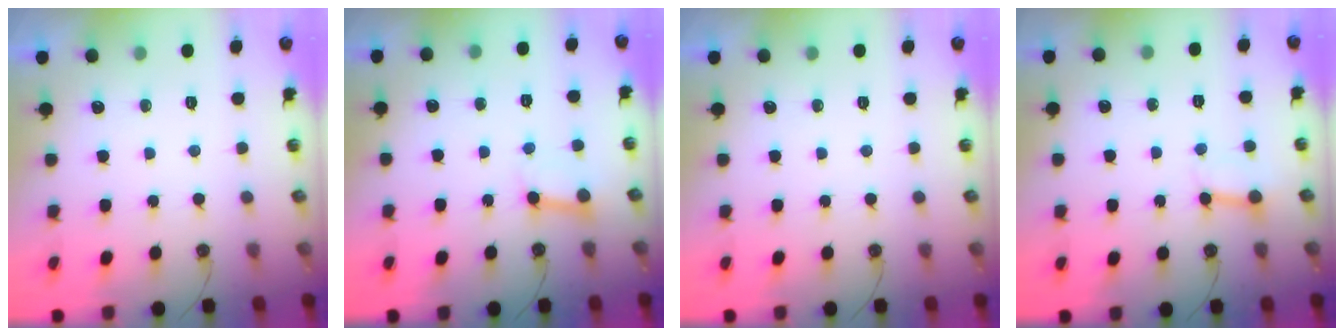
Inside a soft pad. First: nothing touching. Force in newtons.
{"total": 3.6, "press": 3.6, "slide": 0.6}
{"total": 0.0}
{"total": 2.5, "press": 2.5, "slide": 0.0}